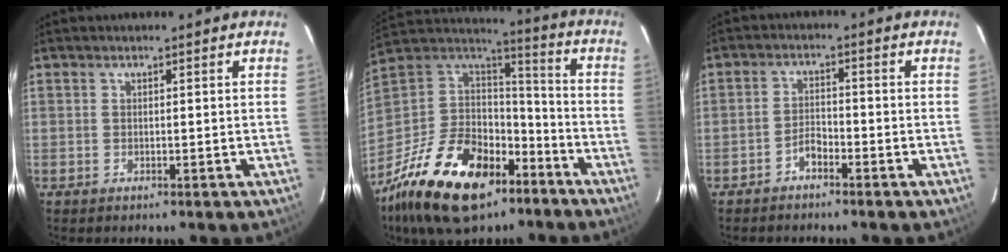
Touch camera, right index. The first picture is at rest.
{"total": 26.2, "force": [-15.2, 15.1, 15.1], "torque": [-0.319, 0.005, -0.243]}
{"total": 2.8, "force": [-2.2, 1.2, 1.2], "torque": [-0.030, 0.009, -0.041]}